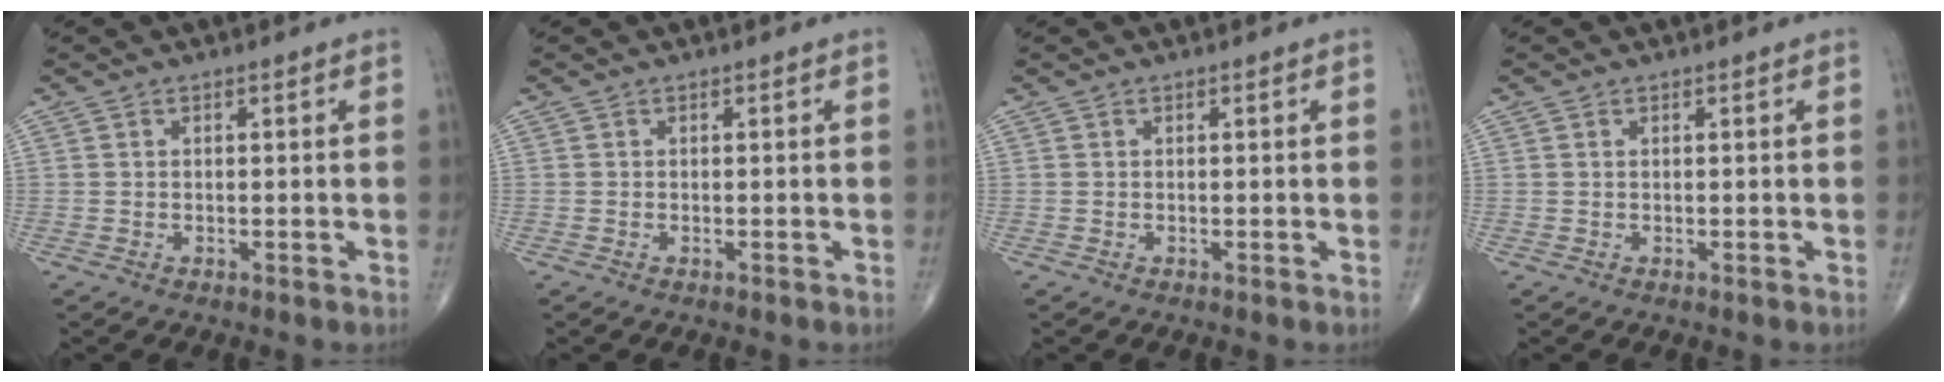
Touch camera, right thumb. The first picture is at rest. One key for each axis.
{"total": 0.0}
{"total": 0.0}
{"total": 0.0}